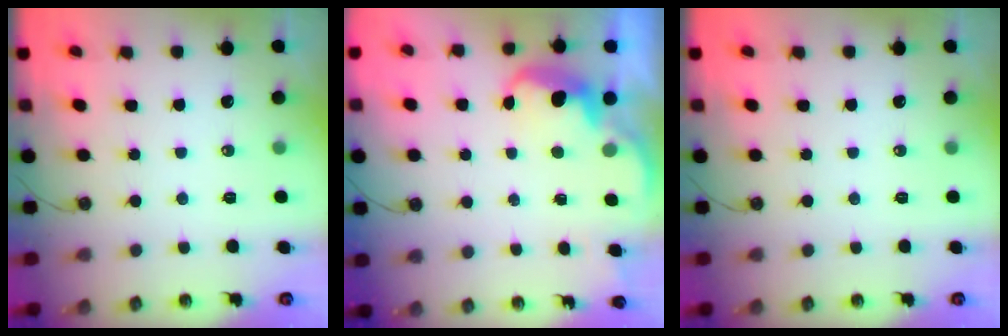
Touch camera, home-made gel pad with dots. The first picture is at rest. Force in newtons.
{"total": 3.3, "press": 3.1, "slide": 1.0}
{"total": 0.0}